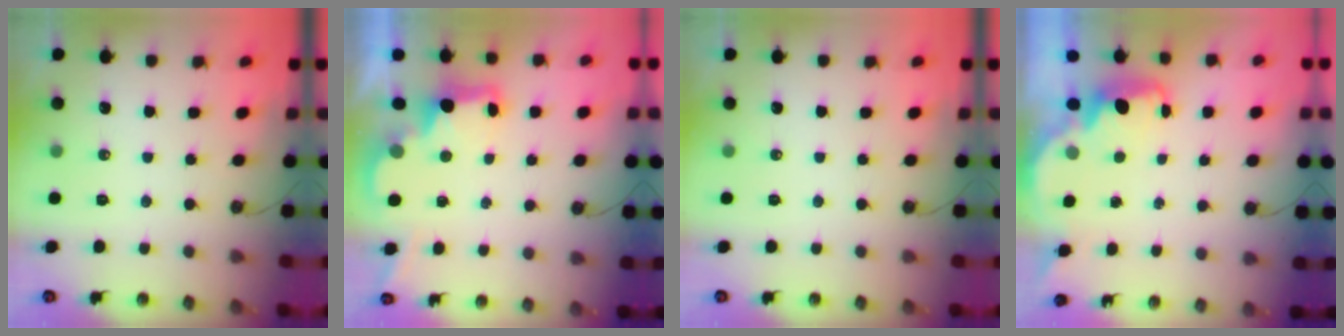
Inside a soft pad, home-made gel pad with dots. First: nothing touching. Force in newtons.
{"total": 2.6, "press": 2.6, "slide": 0.5}
{"total": 0.0}
{"total": 2.2, "press": 2.1, "slide": 0.6}